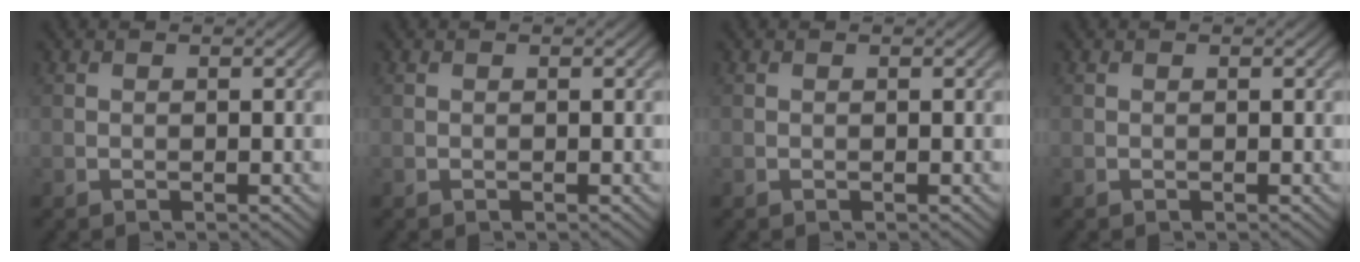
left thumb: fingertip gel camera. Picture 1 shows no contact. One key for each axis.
{"total": 0.0}
{"total": 0.0}
{"total": 0.0}